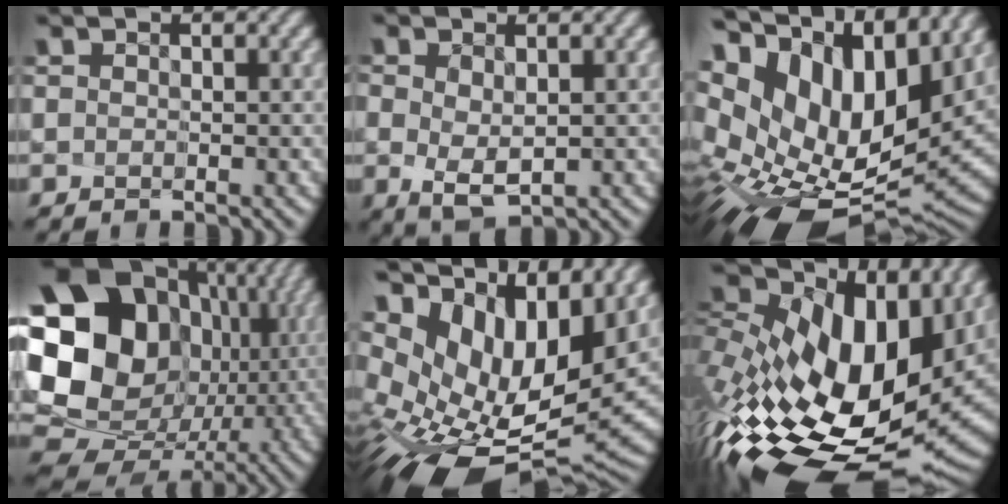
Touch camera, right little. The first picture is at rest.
{"total": 2.5, "force": [-0.8, 1.0, 2.2], "torque": [-0.039, -0.019, 0.005]}
{"total": 15.8, "force": [3.3, 9.5, 12.1], "torque": [-0.212, -0.022, 0.107]}
{"total": 21.6, "force": [1.5, 19.1, 9.9], "torque": [-0.227, 0.003, 0.028]}
{"total": 14.4, "force": [3.8, 8.1, 11.3], "torque": [-0.186, -0.014, 0.105]}
{"total": 16.1, "force": [-1.2, 9.8, 12.7], "torque": [-0.224, -0.021, -0.009]}